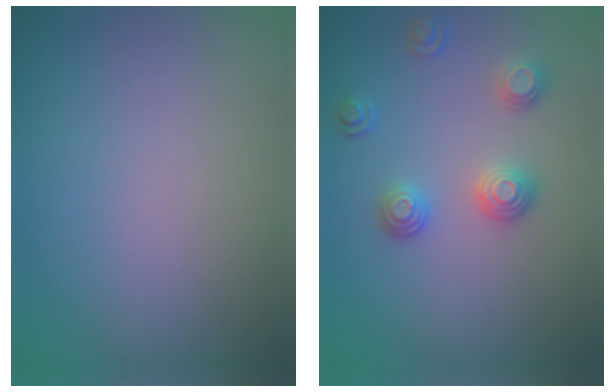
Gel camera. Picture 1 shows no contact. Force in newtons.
{"total": 2.9, "press": 2.5, "slide": 1.5}